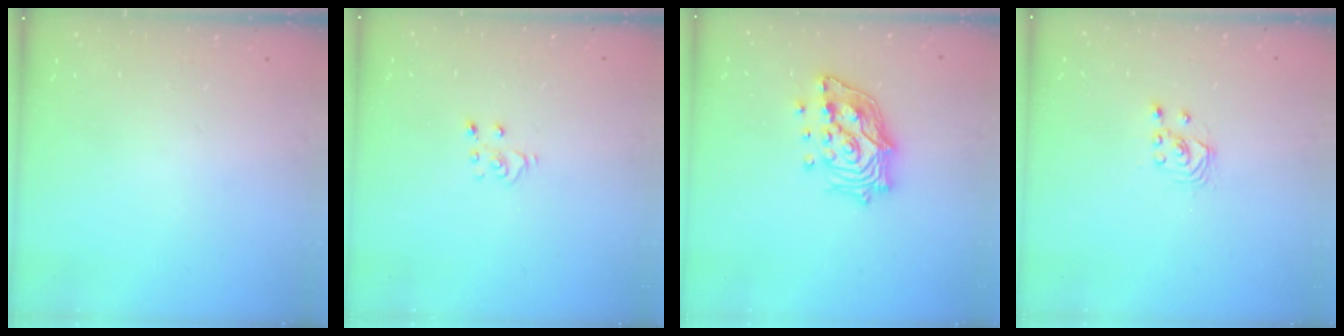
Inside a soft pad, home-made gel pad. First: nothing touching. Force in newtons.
{"total": 3.6, "press": 3.6, "slide": 0.2}
{"total": 14.8, "press": 14.7, "slide": 1.6}
{"total": 1.7, "press": 1.7, "slide": 0.2}